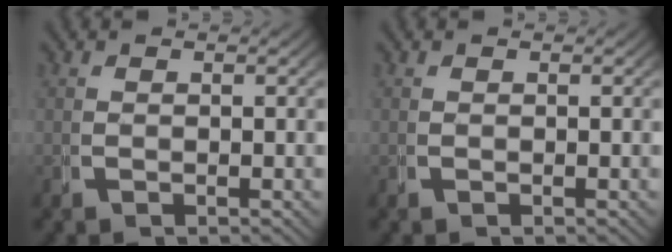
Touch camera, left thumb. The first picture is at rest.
{"total": 0.0}